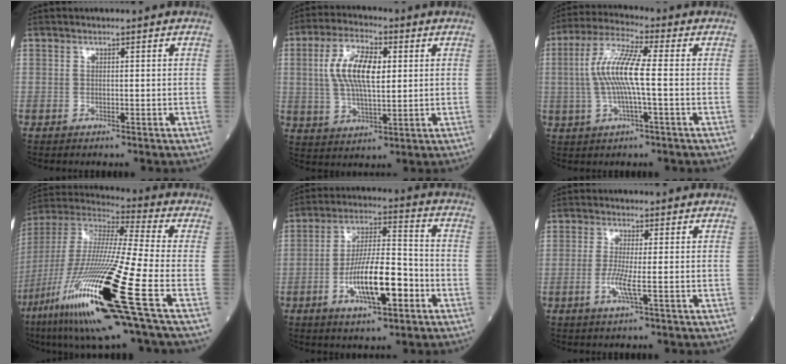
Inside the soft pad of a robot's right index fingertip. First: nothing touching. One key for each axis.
{"total": 10.6, "fx": 2.0, "fy": 3.8, "fz": 9.7, "tx": -0.199, "ty": 0.012, "tz": 0.037}
{"total": 9.7, "fx": -0.1, "fy": 1.0, "fz": 9.6, "tx": -0.200, "ty": 0.014, "tz": -0.010}
{"total": 27.6, "fx": -11.3, "fy": 1.2, "fz": 25.1, "tx": -0.500, "ty": -0.070, "tz": -0.213}
{"total": 12.1, "fx": -4.4, "fy": 2.9, "fz": 10.9, "tx": -0.200, "ty": 0.004, "tz": -0.076}
{"total": 3.2, "fx": -0.9, "fy": -0.3, "fz": 3.1, "tx": -0.070, "ty": -0.006, "tz": -0.020}